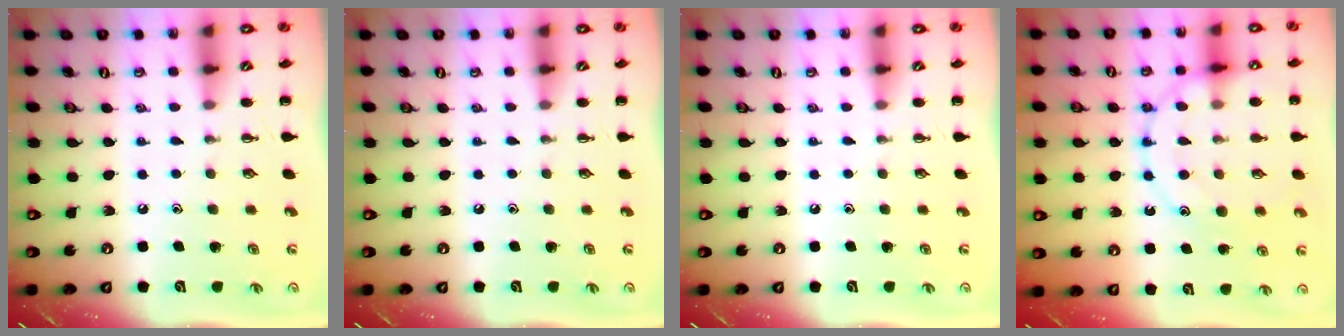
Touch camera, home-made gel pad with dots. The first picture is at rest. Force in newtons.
{"total": 0.0}
{"total": 0.0}
{"total": 15.1, "press": 15.0, "slide": 1.4}